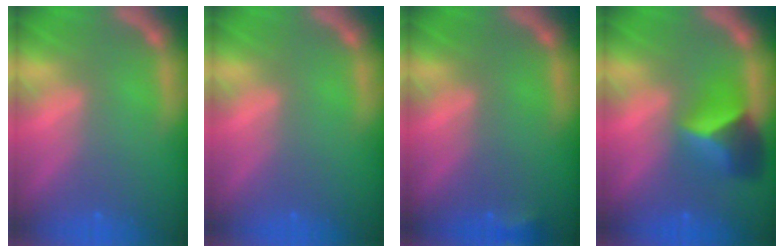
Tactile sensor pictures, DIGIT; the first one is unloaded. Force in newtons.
{"total": 0.0}
{"total": 1.4}
{"total": 4.9}